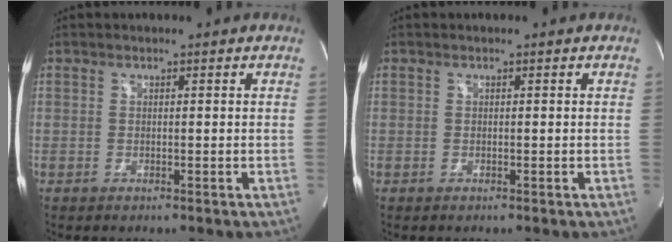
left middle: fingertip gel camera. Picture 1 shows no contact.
{"total": 0.0}